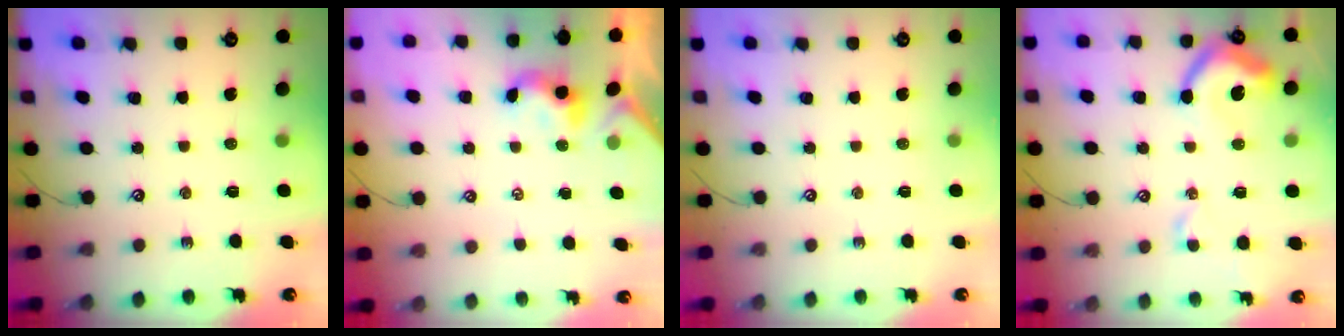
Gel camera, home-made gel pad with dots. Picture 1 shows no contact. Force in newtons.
{"total": 0.6, "press": 0.3, "slide": 0.5}
{"total": 0.0}
{"total": 9.9, "press": 9.7, "slide": 1.6}